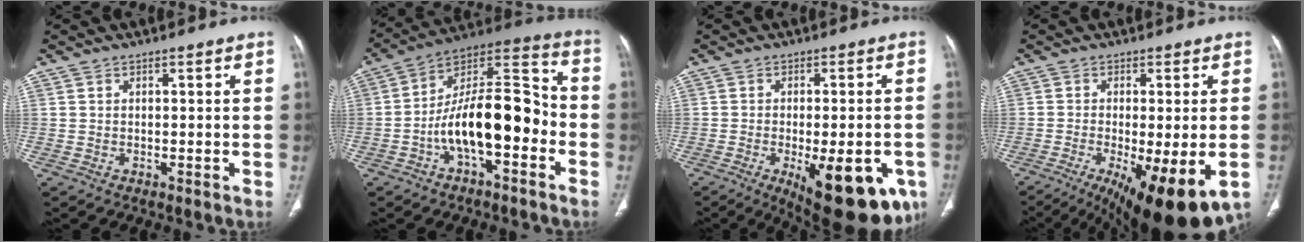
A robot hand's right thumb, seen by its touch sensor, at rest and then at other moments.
{"total": 18.4, "force": [-4.9, 8.3, 15.7], "torque": [-0.244, 0.066, -0.087]}
{"total": 18.7, "force": [-7.5, 7.2, 15.5], "torque": [-0.152, -0.002, -0.085]}
{"total": 16.0, "force": [-6.5, 4.4, 13.9], "torque": [-0.198, -0.025, -0.091]}